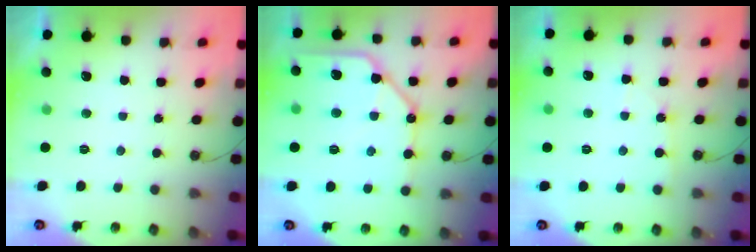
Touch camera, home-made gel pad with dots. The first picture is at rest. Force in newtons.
{"total": 14.2, "press": 14.1, "slide": 1.9}
{"total": 4.8, "press": 4.8, "slide": 0.5}